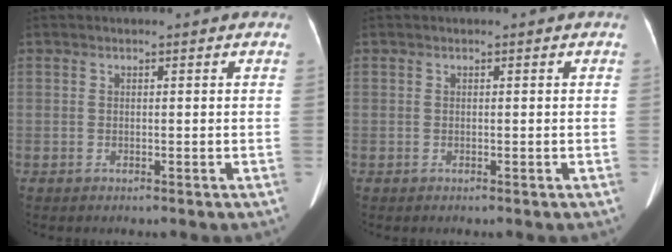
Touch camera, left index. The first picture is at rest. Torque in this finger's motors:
{"motor_torque": [0.06, 0.01, 0.00, 0.01]}